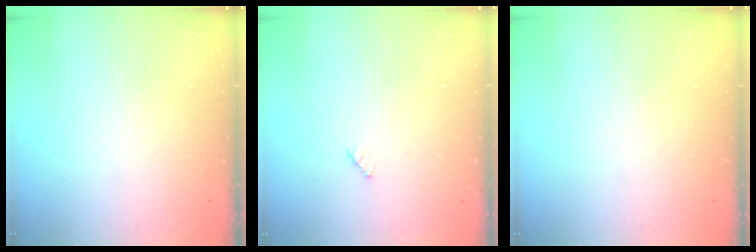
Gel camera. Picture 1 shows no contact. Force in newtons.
{"total": 1.9, "press": 1.9, "slide": 0.3}
{"total": 0.0}